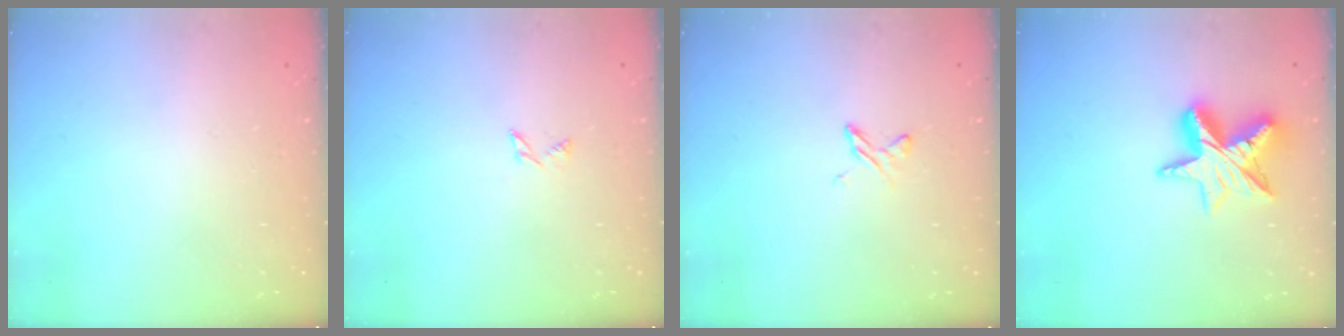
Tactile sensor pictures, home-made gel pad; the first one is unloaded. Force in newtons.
{"total": 1.8, "press": 1.7, "slide": 0.3}
{"total": 4.5, "press": 4.5, "slide": 0.5}
{"total": 11.1, "press": 11.1, "slide": 0.8}